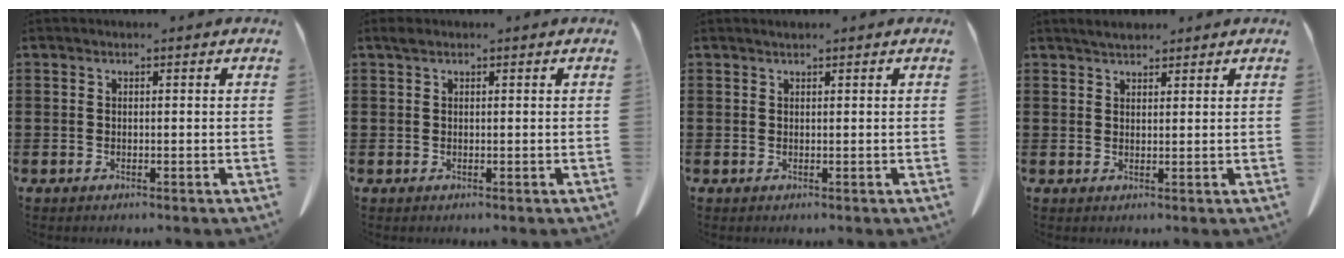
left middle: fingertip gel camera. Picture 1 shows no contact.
{"total": 0.7, "force": [0.5, 0.4, 0.4], "torque": [-0.012, 0.001, 0.009]}
{"total": 0.6, "force": [0.5, 0.0, 0.3], "torque": [-0.007, -0.001, 0.011]}
{"total": 2.2, "force": [2.0, 0.5, 0.5], "torque": [-0.015, 0.003, 0.040]}